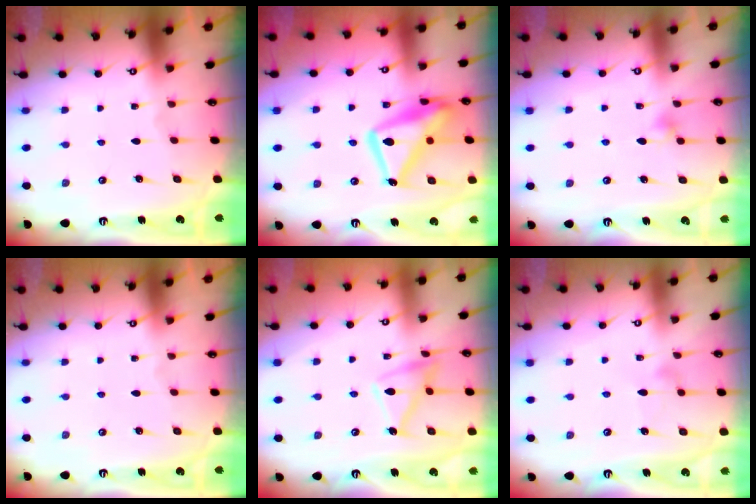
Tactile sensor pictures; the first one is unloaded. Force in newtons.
{"total": 16.1, "press": 16.0, "slide": 1.5}
{"total": 5.4, "press": 5.3, "slide": 1.2}
{"total": 0.0}
{"total": 13.3, "press": 13.3, "slide": 0.9}
{"total": 5.4, "press": 5.4, "slide": 0.4}